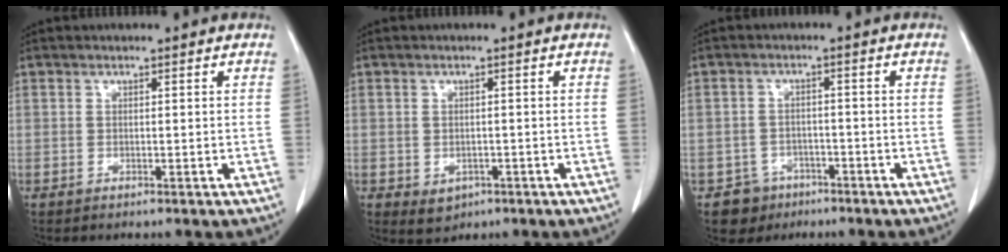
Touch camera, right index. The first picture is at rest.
{"total": 2.8, "force": [-1.1, 2.2, 1.3], "torque": [-0.015, 0.000, -0.002]}
{"total": 4.6, "force": [-2.8, 3.7, -0.1], "torque": [0.005, 0.013, -0.041]}